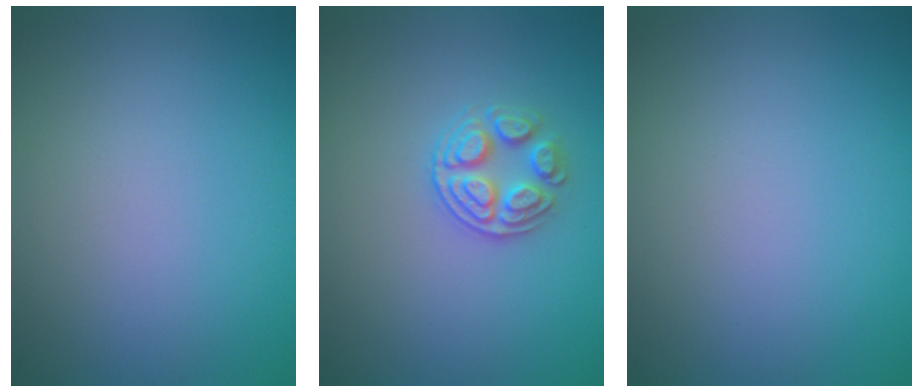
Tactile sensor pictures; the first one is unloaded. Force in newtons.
{"total": 2.7, "press": 2.5, "slide": 0.9}
{"total": 0.0}